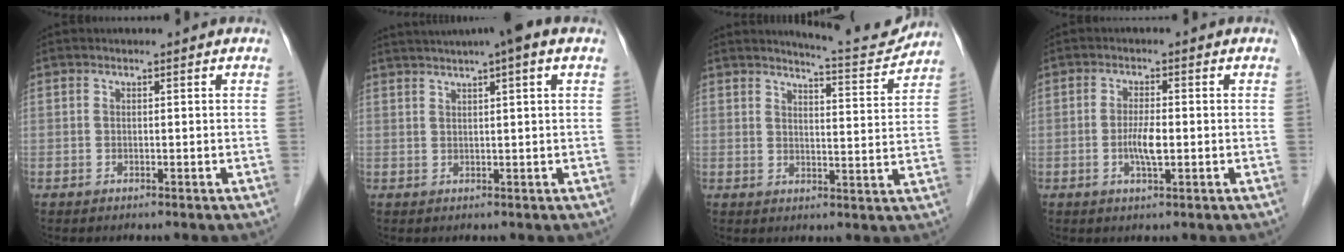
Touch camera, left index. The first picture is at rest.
{"total": 8.8, "force": [6.2, -0.1, 6.2], "torque": [-0.102, 0.035, 0.085]}
{"total": 7.8, "force": [7.8, -0.2, 1.0], "torque": [-0.022, -0.019, 0.100]}
{"total": 3.4, "force": [-0.6, 0.6, 3.3], "torque": [-0.068, -0.003, -0.011]}